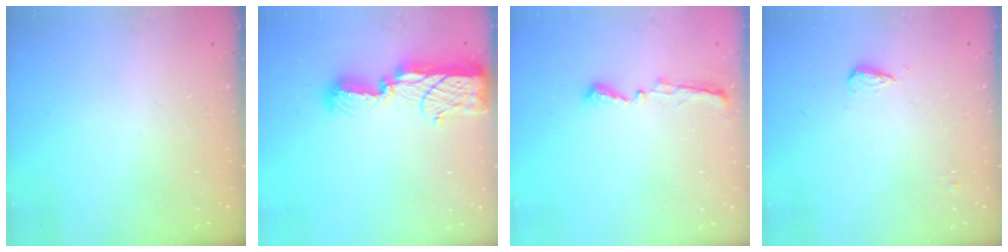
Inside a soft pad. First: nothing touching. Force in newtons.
{"total": 14.1, "press": 14.1, "slide": 0.7}
{"total": 5.5, "press": 5.5, "slide": 0.5}
{"total": 5.5, "press": 5.4, "slide": 0.9}